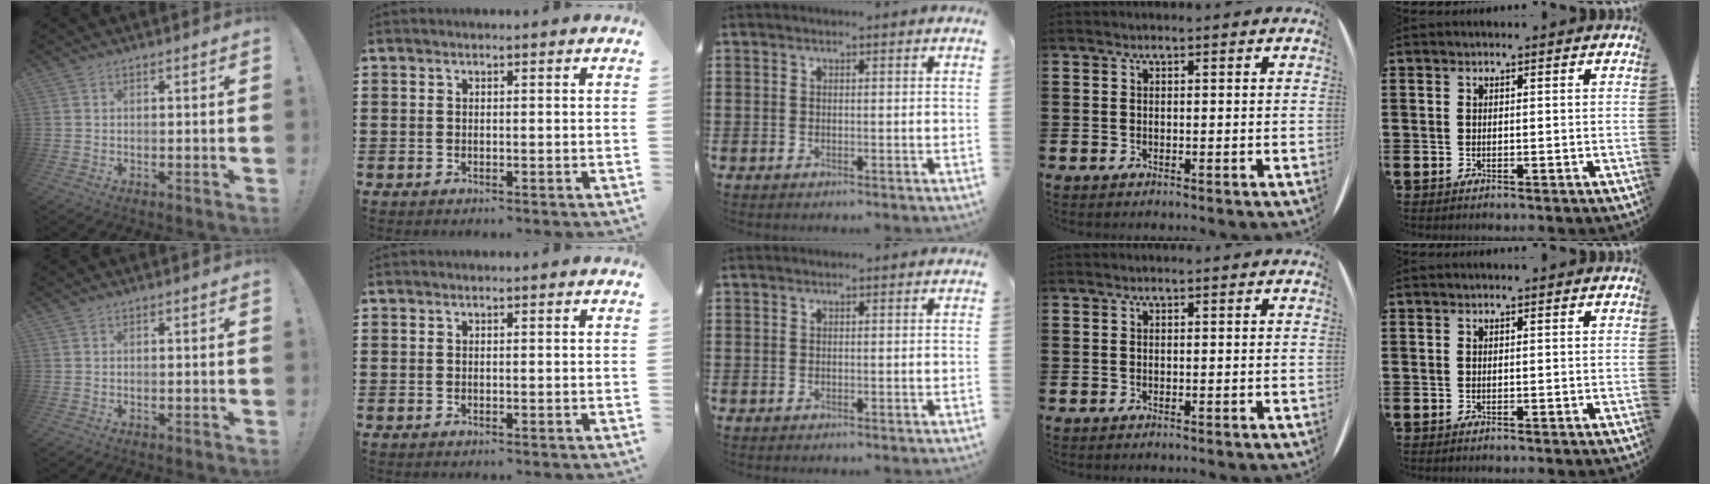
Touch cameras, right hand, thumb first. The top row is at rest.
{}